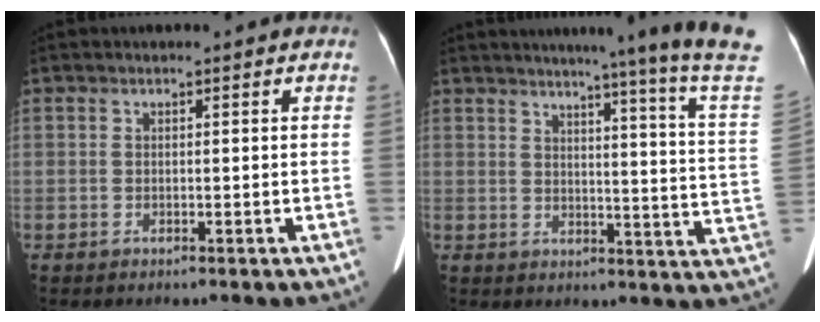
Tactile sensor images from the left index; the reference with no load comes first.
{"total": 20.0, "force": [16.8, -3.8, 10.3], "torque": [-0.150, -0.114, 0.189]}